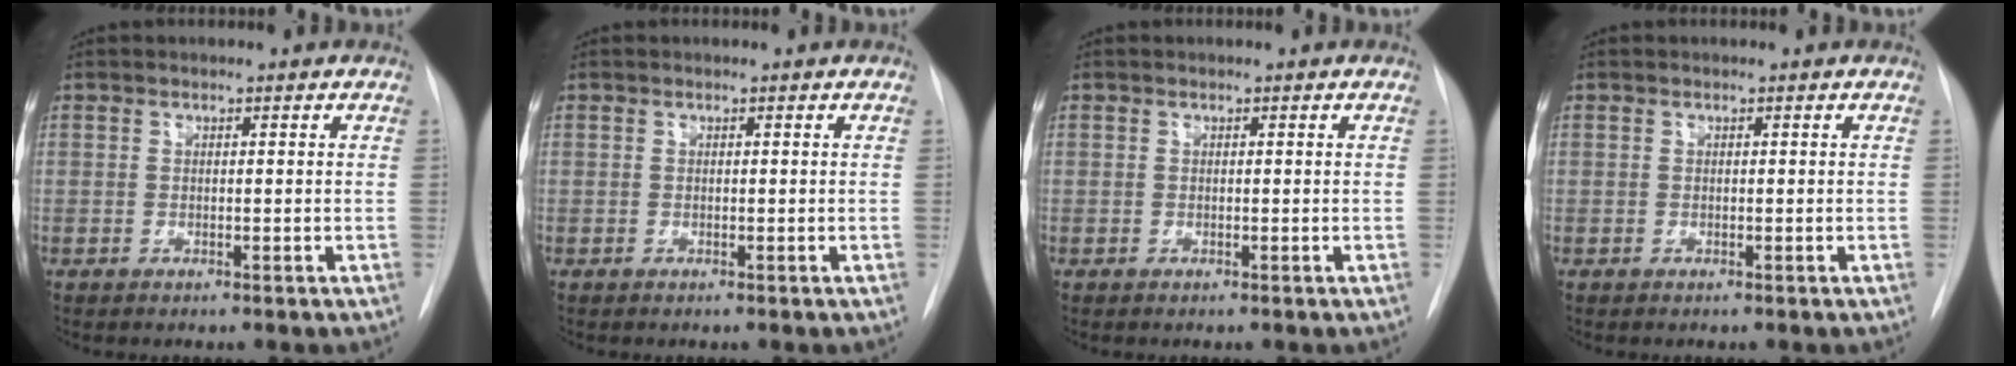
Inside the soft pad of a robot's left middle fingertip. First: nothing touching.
{"total": 0.0}
{"total": 0.0}
{"total": 0.0}